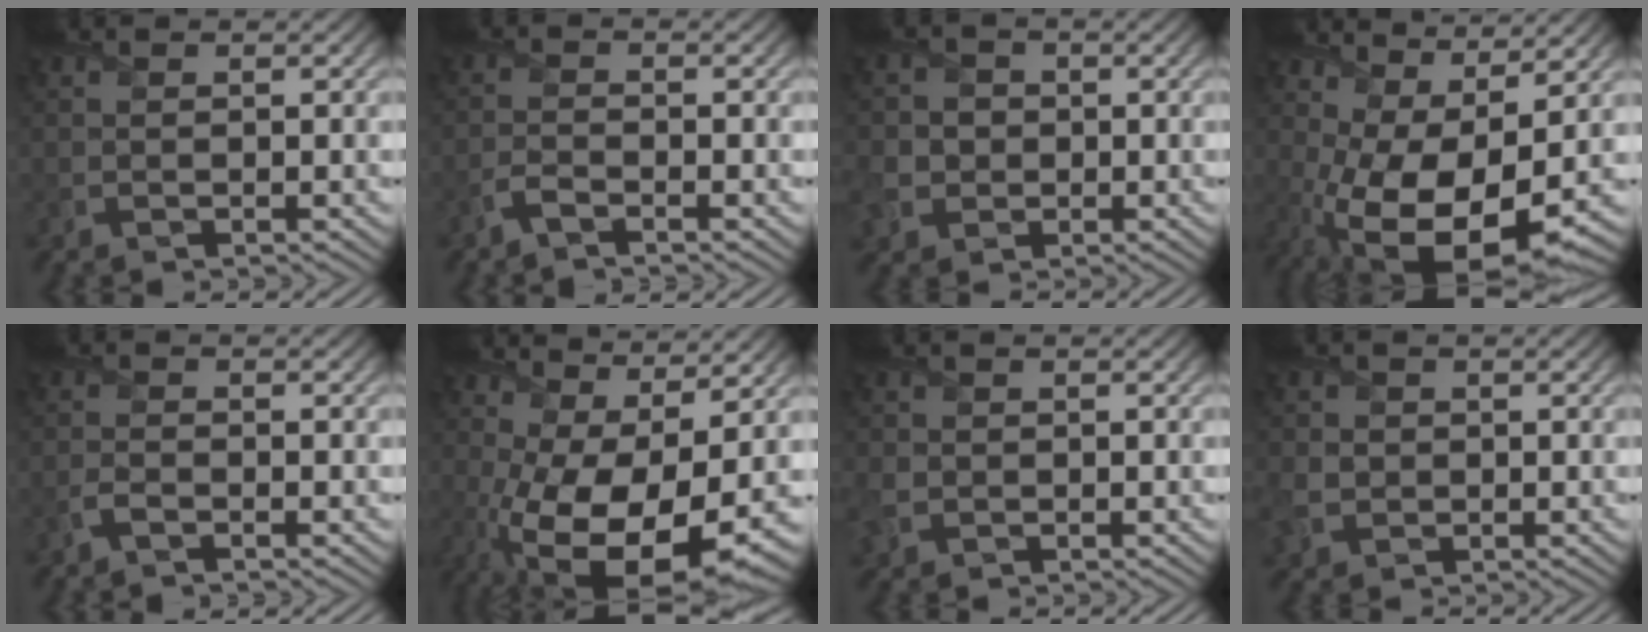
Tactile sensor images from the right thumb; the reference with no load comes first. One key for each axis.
{"total": 2.0, "fx": -1.6, "fy": 0.5, "fz": 1.1, "tx": -0.029, "ty": -0.001, "tz": -0.040}
{"total": 5.4, "fx": -0.9, "fy": 5.0, "fz": 1.9, "tx": -0.059, "ty": -0.009, "tz": -0.033}
{"total": 14.3, "fx": -0.4, "fy": 7.2, "fz": 12.3, "tx": -0.221, "ty": -0.030, "tz": 0.021}
{"total": 1.6, "fx": -1.2, "fy": 0.5, "fz": 1.0, "tx": -0.027, "ty": 0.000, "tz": -0.030}
{"total": 16.2, "fx": -2.4, "fy": 7.8, "fz": 14.0, "tx": -0.248, "ty": -0.041, "tz": -0.011}
{"total": 3.1, "fx": -0.7, "fy": 2.7, "fz": 1.4, "tx": -0.046, "ty": -0.007, "tz": -0.018}
{"total": 4.1, "fx": -0.6, "fy": 3.6, "fz": 1.8, "tx": -0.060, "ty": -0.007, "tz": -0.011}